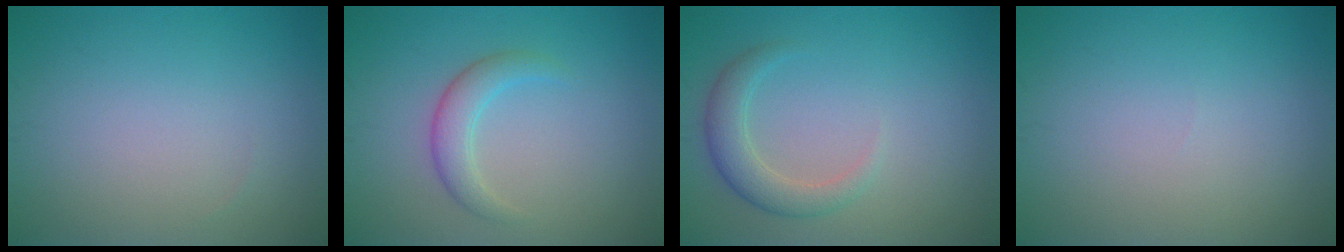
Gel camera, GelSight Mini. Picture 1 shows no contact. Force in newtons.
{"total": 2.7, "press": 2.7, "slide": 0.1}
{"total": 2.8, "press": 2.8, "slide": 0.2}
{"total": 0.0}